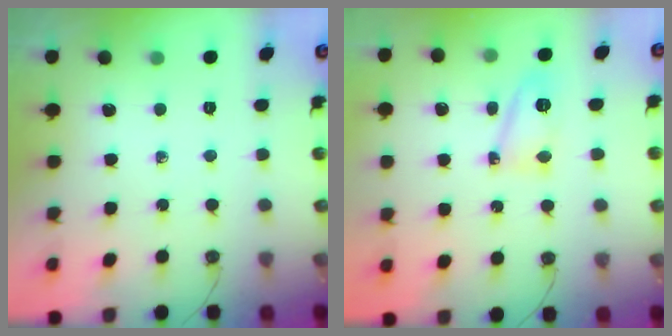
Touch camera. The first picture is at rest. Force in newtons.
{"total": 10.3, "press": 10.3, "slide": 0.8}